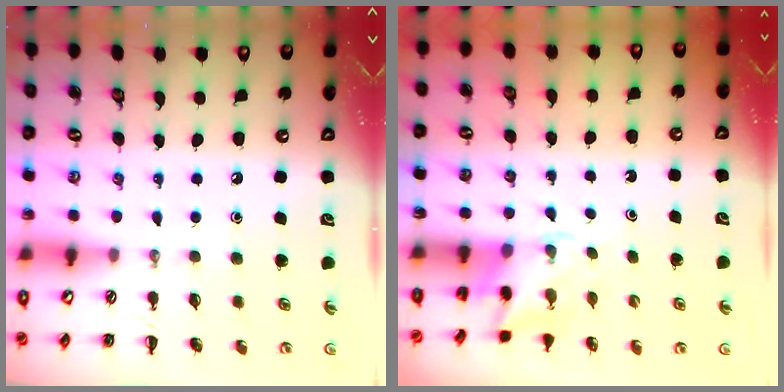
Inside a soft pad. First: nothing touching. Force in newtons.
{"total": 2.8, "press": 2.6, "slide": 1.0}